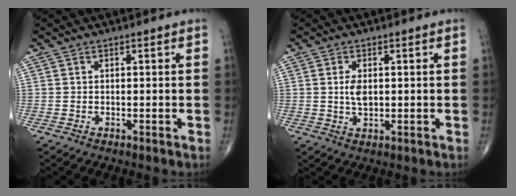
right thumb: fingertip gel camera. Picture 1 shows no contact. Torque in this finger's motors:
{"motor_torque": [-0.40, 0.38, -0.11, -0.16, 0.02]}